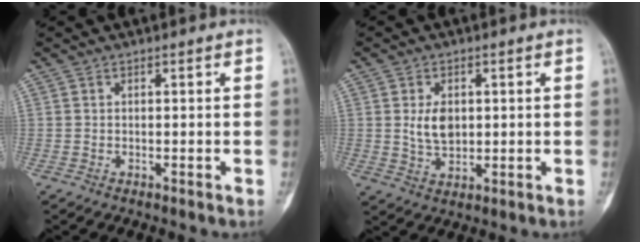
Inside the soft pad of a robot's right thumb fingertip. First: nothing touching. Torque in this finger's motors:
{"motor_torque": [0.37, 0.25, 0.29, -0.14, 0.03]}